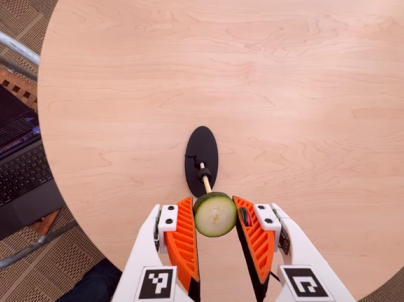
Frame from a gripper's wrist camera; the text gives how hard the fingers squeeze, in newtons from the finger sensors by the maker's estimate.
{"total": 8.2, "left": 7.9, "right": 8.5}